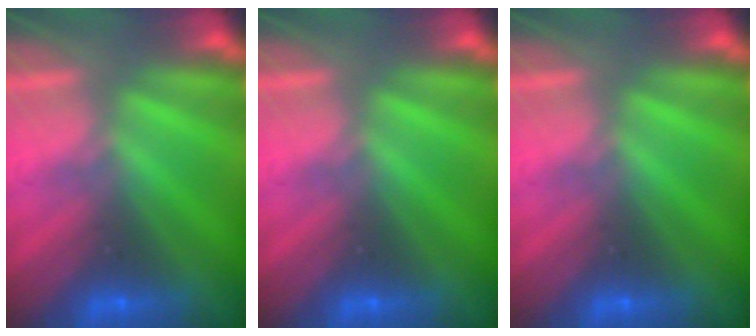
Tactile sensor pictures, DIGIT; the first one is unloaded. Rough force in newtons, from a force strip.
{"total": 0.0}
{"total": 0.0}